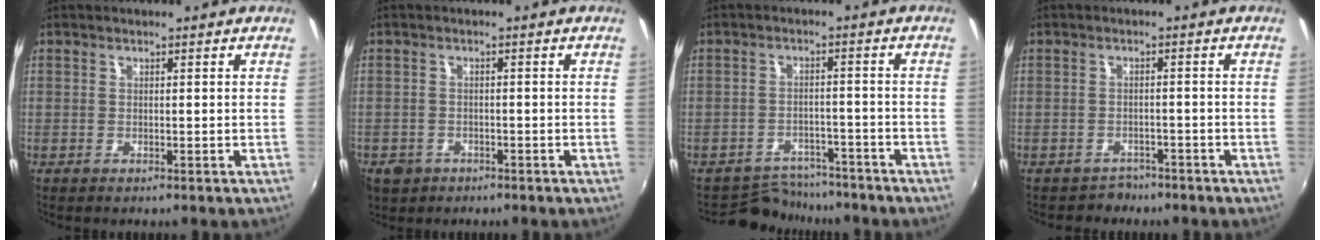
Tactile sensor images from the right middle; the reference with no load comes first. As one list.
[{"total": 5.0, "force": [-2.6, 3.9, 1.7], "torque": [-0.047, -0.007, -0.039]}, {"total": 8.2, "force": [-7.5, 3.1, 0.5], "torque": [-0.025, 0.009, -0.109]}, {"total": 3.6, "force": [-3.0, 2.1, 0.0], "torque": [-0.008, 0.000, -0.045]}]